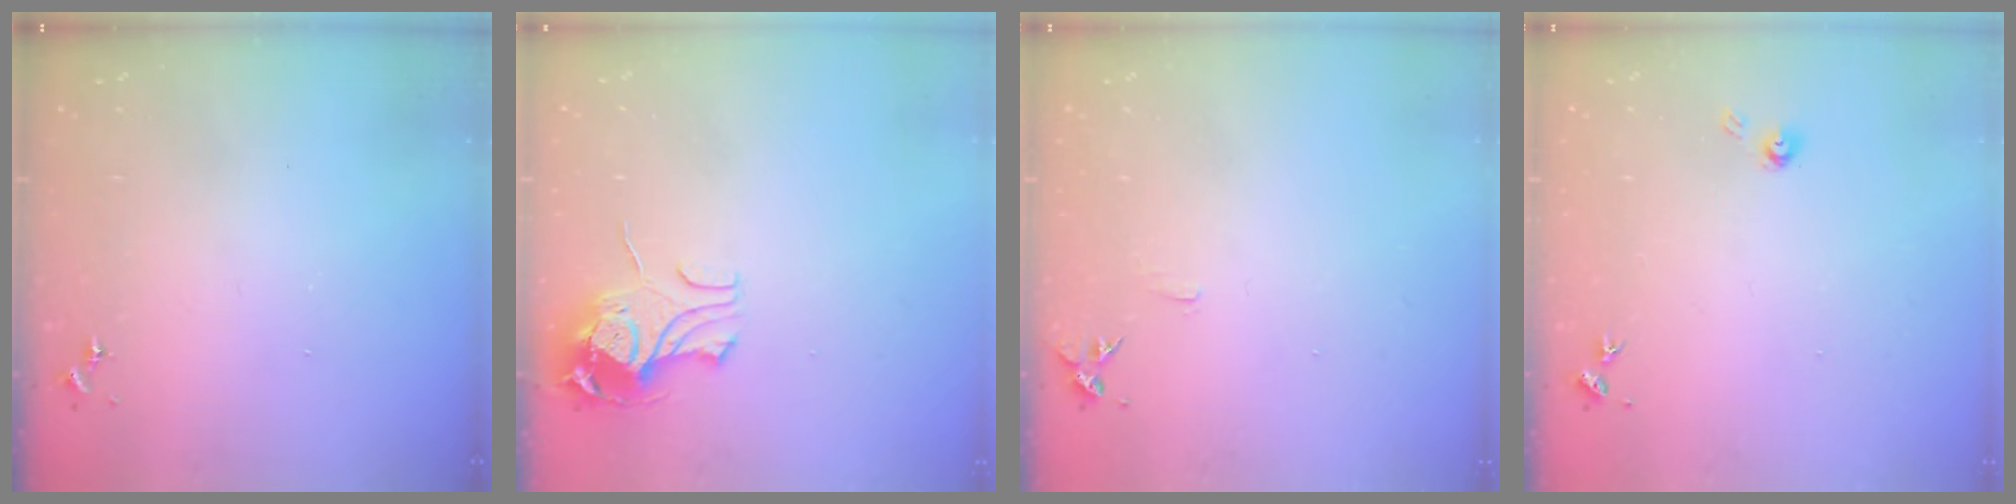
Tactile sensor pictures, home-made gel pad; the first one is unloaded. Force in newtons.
{"total": 10.8, "press": 10.8, "slide": 1.2}
{"total": 5.5, "press": 5.4, "slide": 0.6}
{"total": 4.1, "press": 4.1, "slide": 0.4}